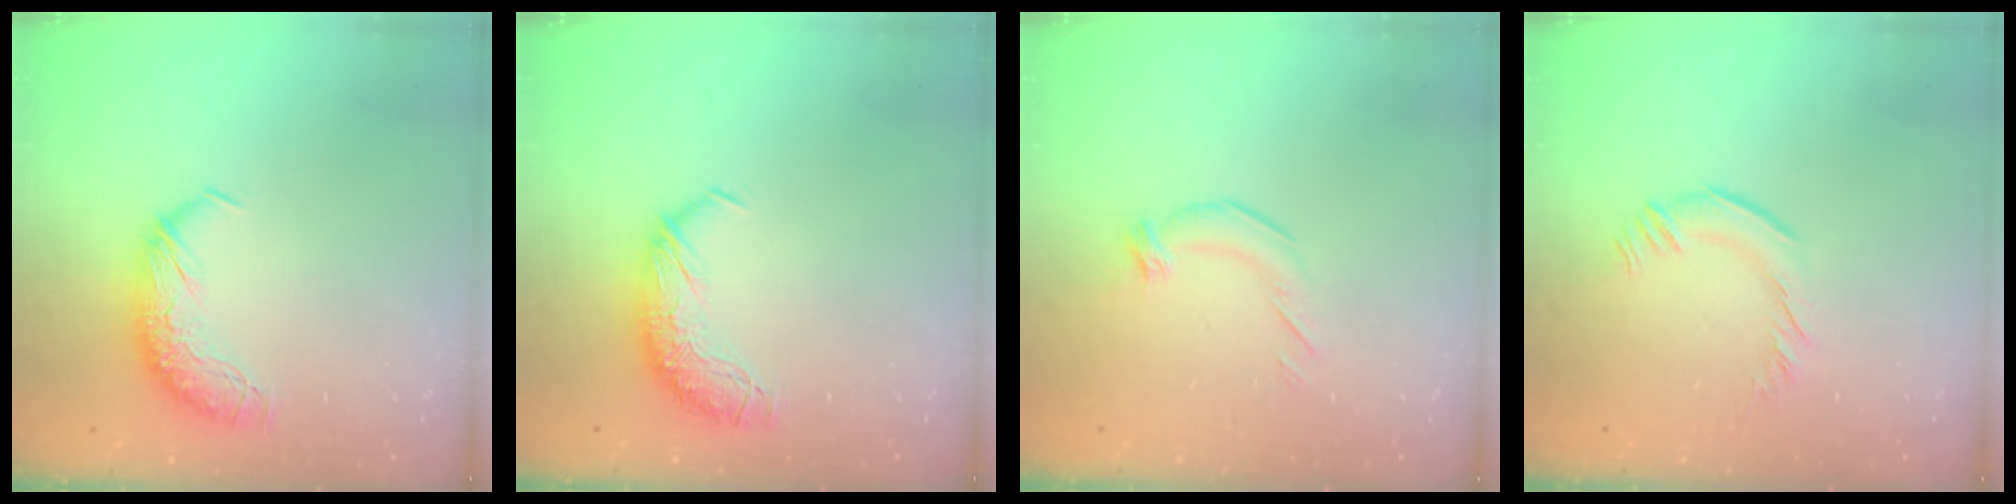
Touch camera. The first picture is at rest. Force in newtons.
{"total": 0.0}
{"total": 2.6, "press": 2.0, "slide": 1.7}
{"total": 1.8, "press": 1.6, "slide": 0.7}